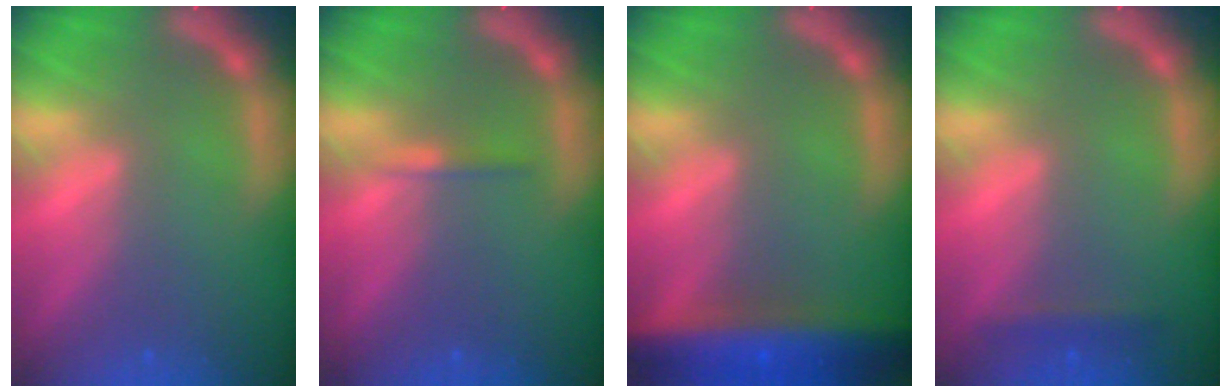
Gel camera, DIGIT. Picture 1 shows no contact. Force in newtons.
{"total": 0.9}
{"total": 10.0}
{"total": 1.4}